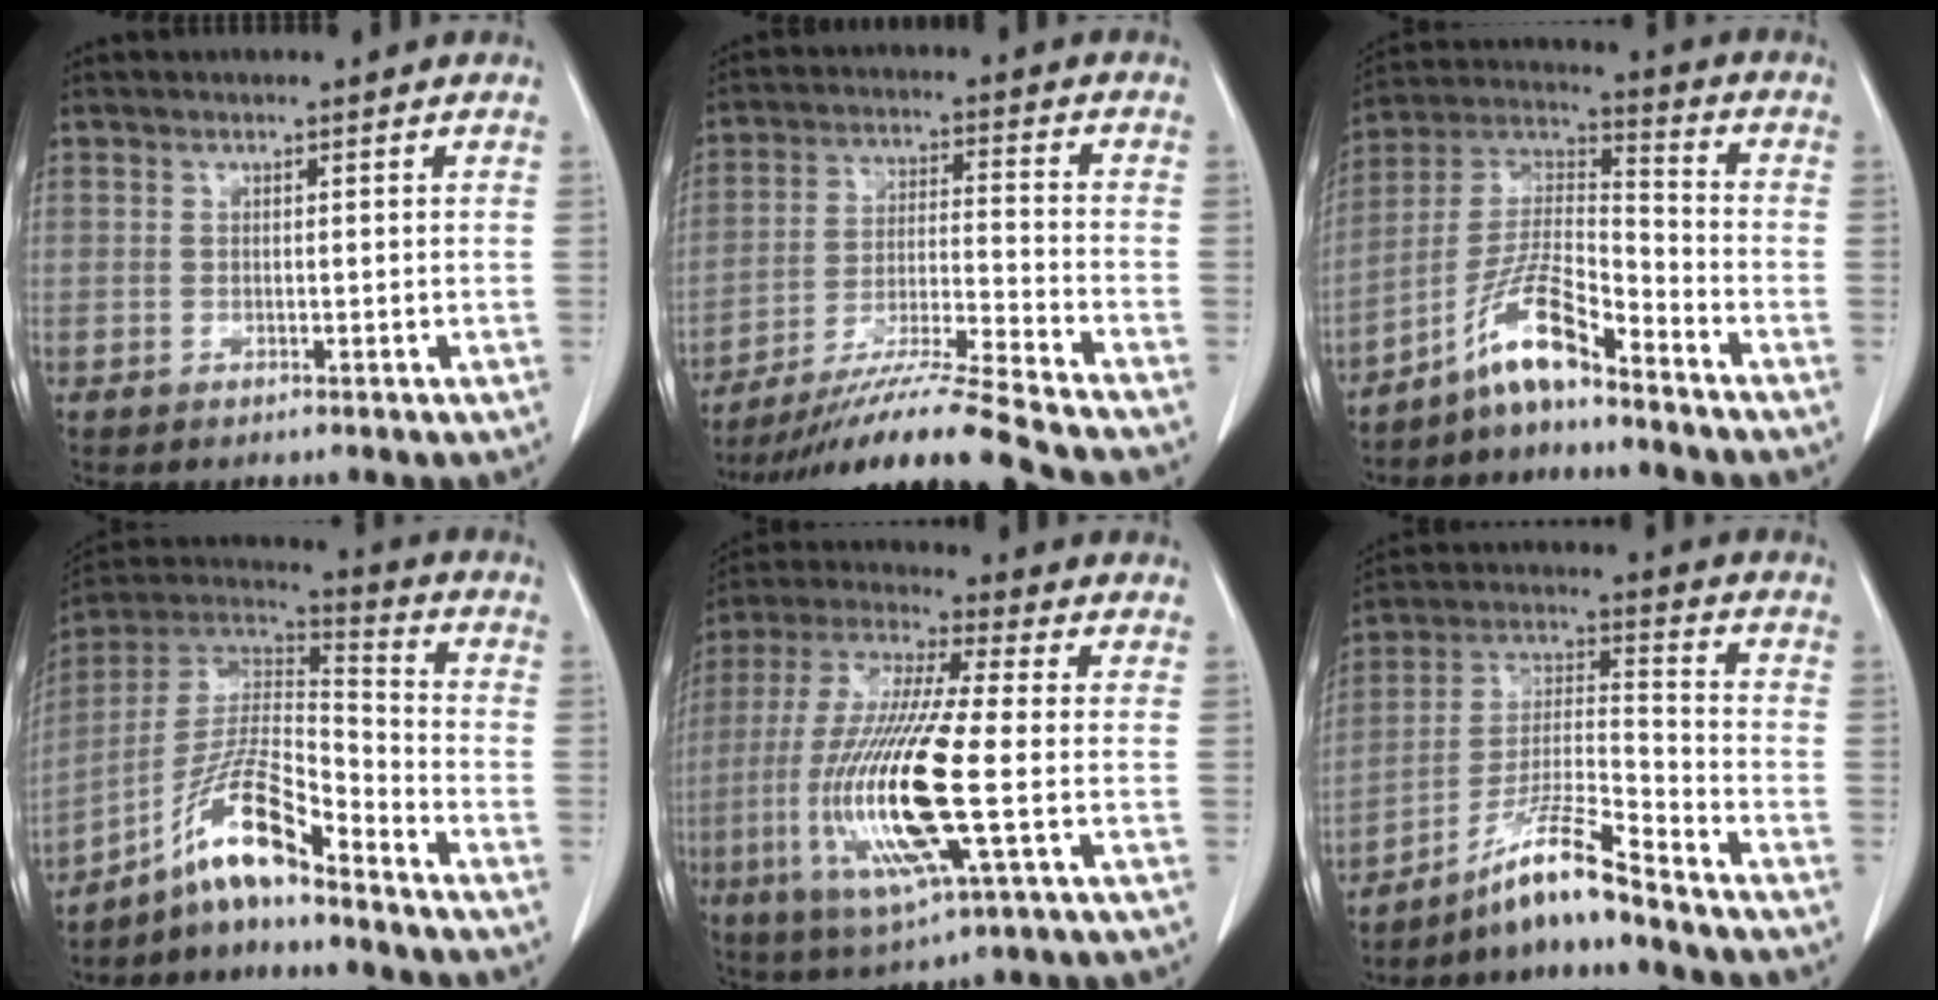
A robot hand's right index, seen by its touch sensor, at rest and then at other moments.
{"total": 16.2, "force": [-14.2, -2.3, 7.4], "torque": [-0.135, -0.019, -0.244]}
{"total": 10.0, "force": [-7.4, 1.3, 6.6], "torque": [-0.143, 0.012, -0.144]}
{"total": 11.8, "force": [-8.6, 1.1, 8.0], "torque": [-0.157, 0.020, -0.159]}
{"total": 18.0, "force": [-3.6, 1.8, 17.6], "torque": [-0.373, -0.016, -0.065]}
{"total": 10.1, "force": [-8.2, -0.4, 5.9], "torque": [-0.119, -0.006, -0.152]}